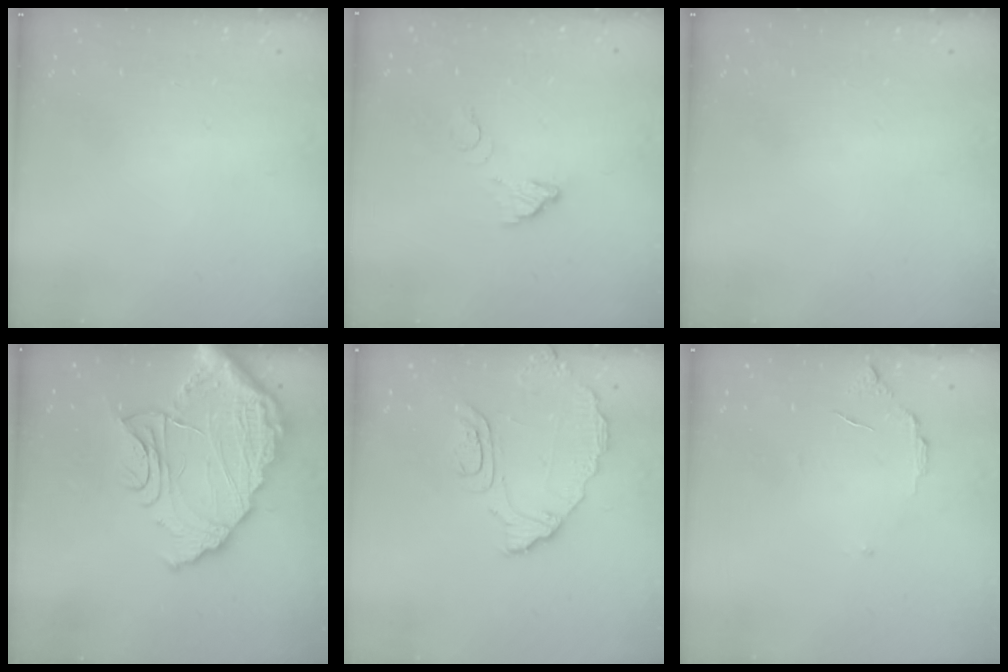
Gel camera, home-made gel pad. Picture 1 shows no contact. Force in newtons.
{"total": 3.5, "press": 3.5, "slide": 0.2}
{"total": 0.0}
{"total": 21.3, "press": 21.2, "slide": 1.7}
{"total": 9.1, "press": 9.0, "slide": 0.9}
{"total": 4.9, "press": 4.9, "slide": 0.4}